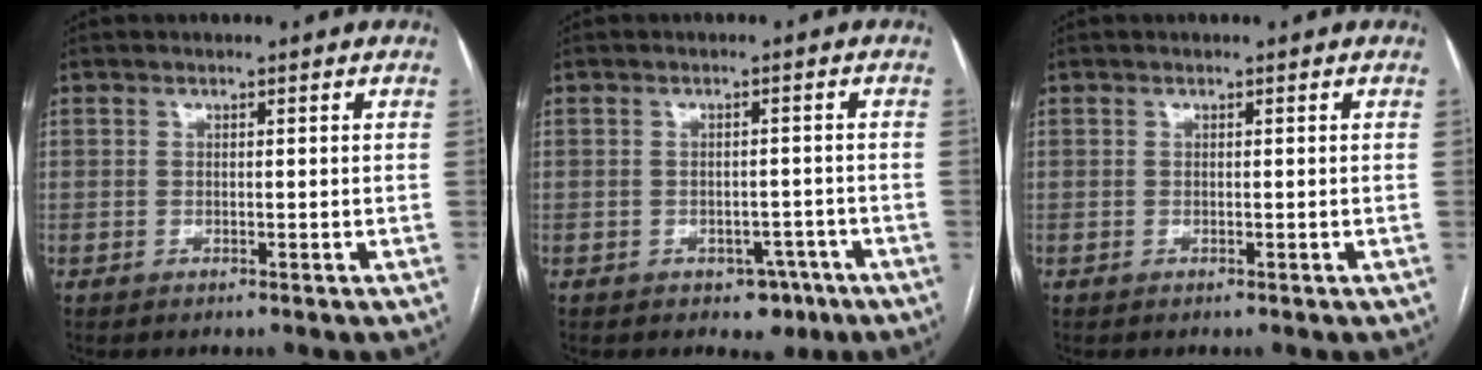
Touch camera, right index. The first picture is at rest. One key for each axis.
{"total": 3.8, "fx": -2.2, "fy": 2.7, "fz": 1.5, "tx": -0.008, "ty": 0.009, "tz": -0.018}
{"total": 0.0}